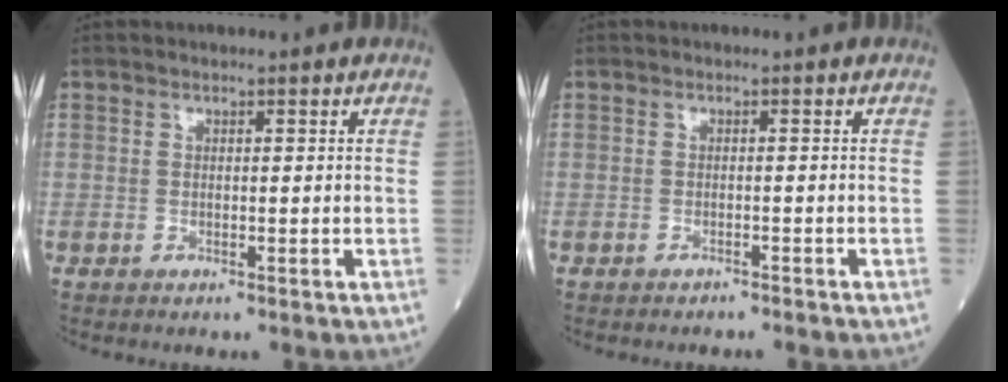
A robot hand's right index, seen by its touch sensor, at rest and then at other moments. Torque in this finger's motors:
{"motor_torque": [-0.10, -0.20, -0.01, -0.04]}